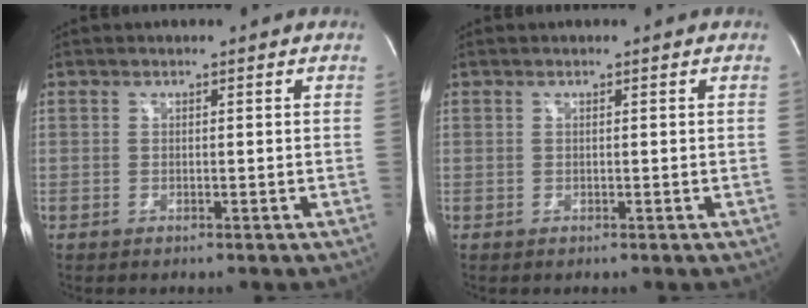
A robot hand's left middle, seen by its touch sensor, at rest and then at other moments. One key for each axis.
{"total": 0.0}